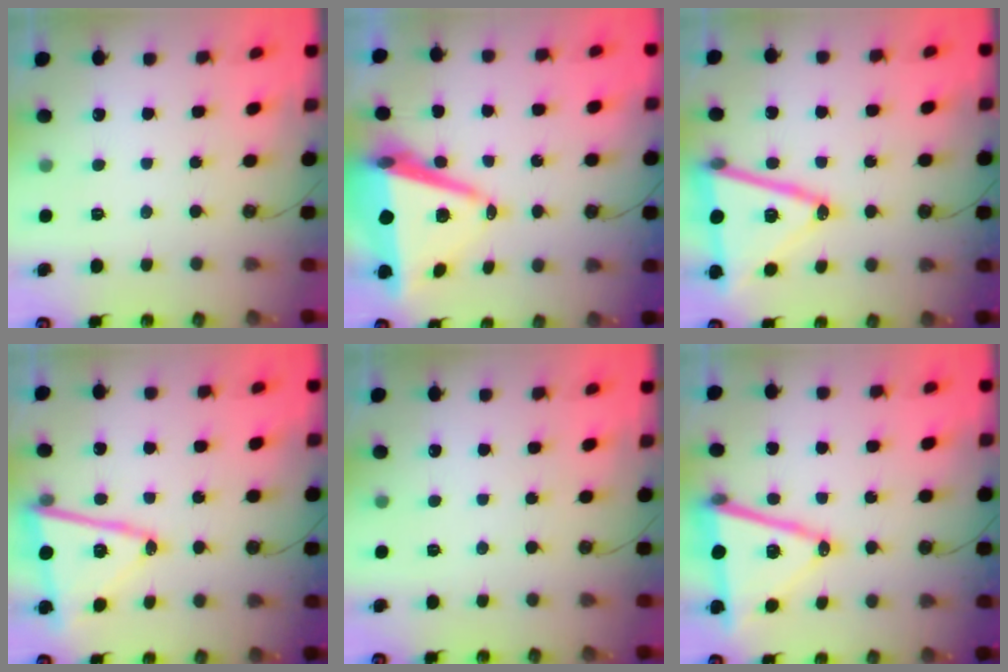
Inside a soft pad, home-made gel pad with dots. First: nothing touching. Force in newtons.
{"total": 12.7, "press": 12.0, "slide": 4.2}
{"total": 19.0, "press": 18.7, "slide": 3.5}
{"total": 14.4, "press": 14.3, "slide": 1.4}
{"total": 0.0}
{"total": 16.0, "press": 15.5, "slide": 3.9}